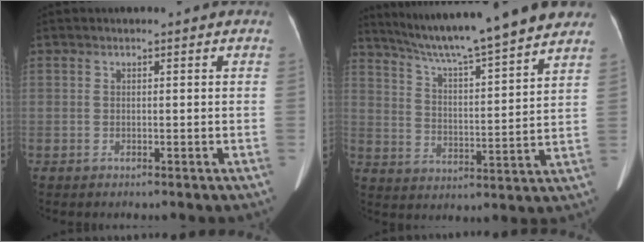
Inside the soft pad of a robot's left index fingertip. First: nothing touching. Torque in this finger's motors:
{"motor_torque": [0.59, -1.54, 0.14, 0.04]}